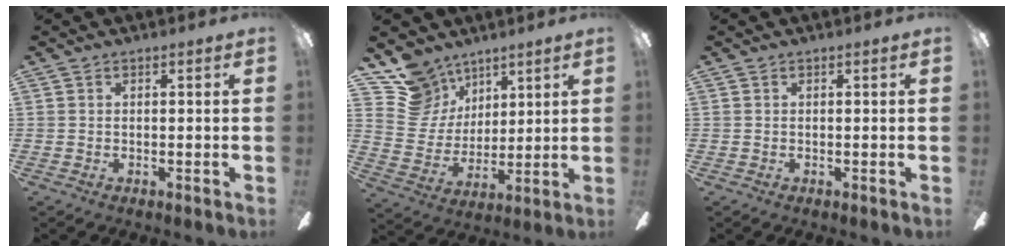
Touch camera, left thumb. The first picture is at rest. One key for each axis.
{"total": 13.5, "fx": 9.7, "fy": 9.1, "fz": 2.6, "tx": -0.076, "ty": -0.059, "tz": 0.196}
{"total": 0.0}